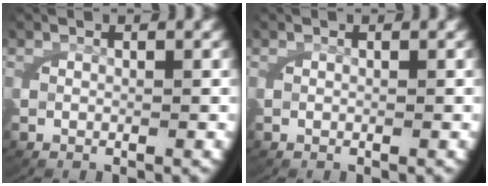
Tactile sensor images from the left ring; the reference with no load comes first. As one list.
[{"total": 0.0}]